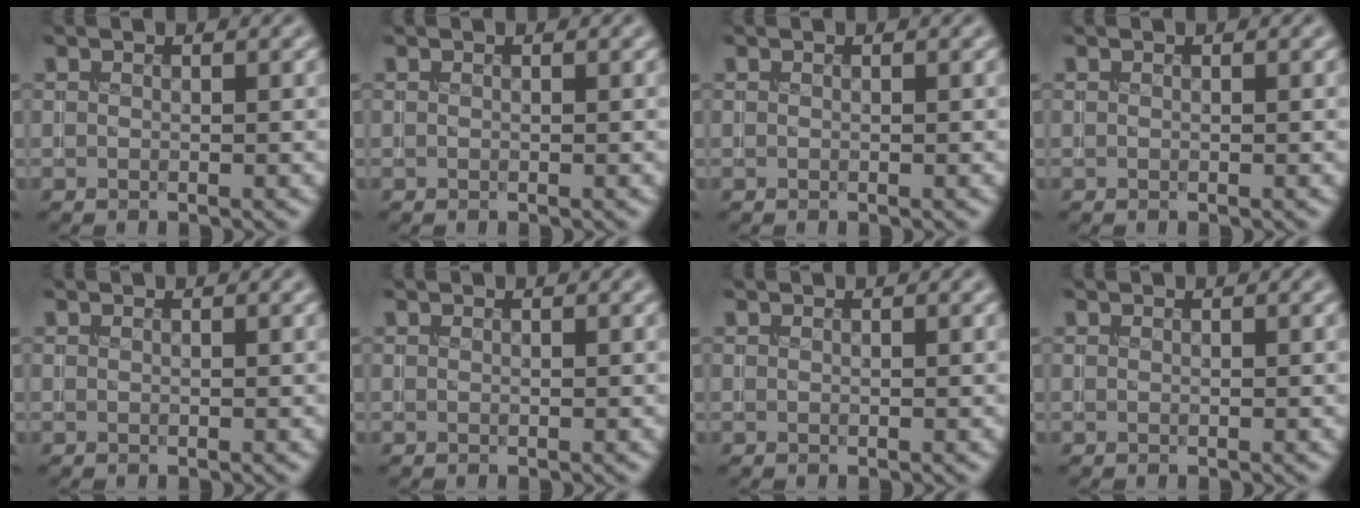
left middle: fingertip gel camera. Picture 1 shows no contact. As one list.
[{"total": 0.0}, {"total": 0.0}, {"total": 0.0}, {"total": 0.0}, {"total": 0.0}, {"total": 0.0}, {"total": 0.0}]